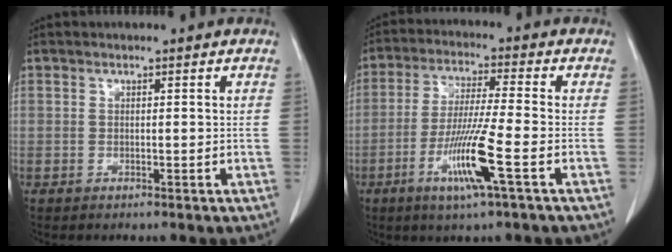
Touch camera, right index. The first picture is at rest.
{"total": 10.1, "force": [-3.9, -0.7, 9.3], "torque": [-0.177, -0.017, -0.075]}